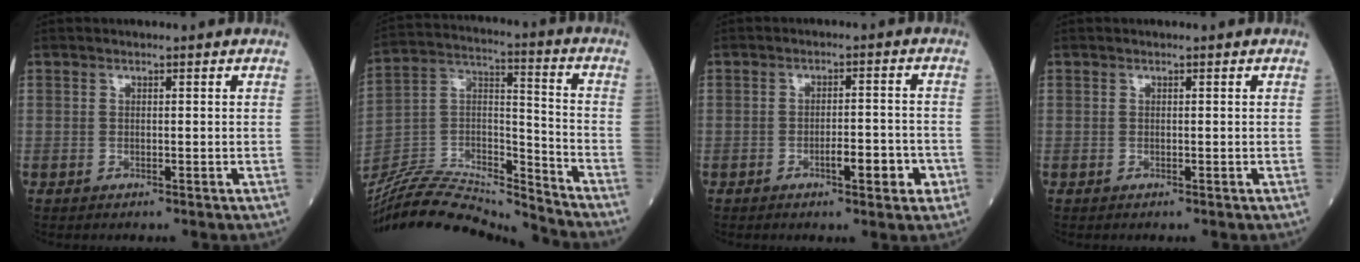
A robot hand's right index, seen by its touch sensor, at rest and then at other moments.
{"total": 20.5, "force": [-19.9, 1.2, 5.0], "torque": [-0.101, 0.029, -0.344]}
{"total": 5.1, "force": [-2.2, 1.3, 4.4], "torque": [-0.059, 0.004, -0.028]}
{"total": 0.0}